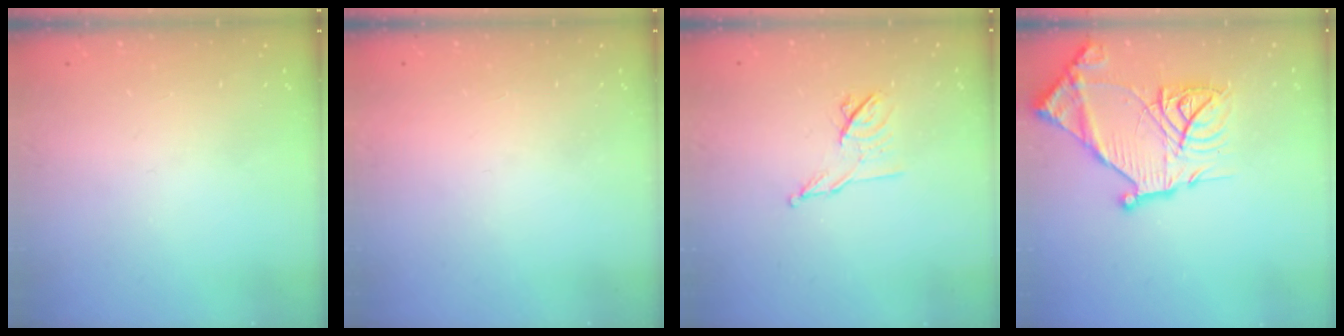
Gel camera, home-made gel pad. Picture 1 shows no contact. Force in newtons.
{"total": 1.5, "press": 1.5, "slide": 0.1}
{"total": 8.1, "press": 8.0, "slide": 1.3}
{"total": 22.8, "press": 22.6, "slide": 2.3}